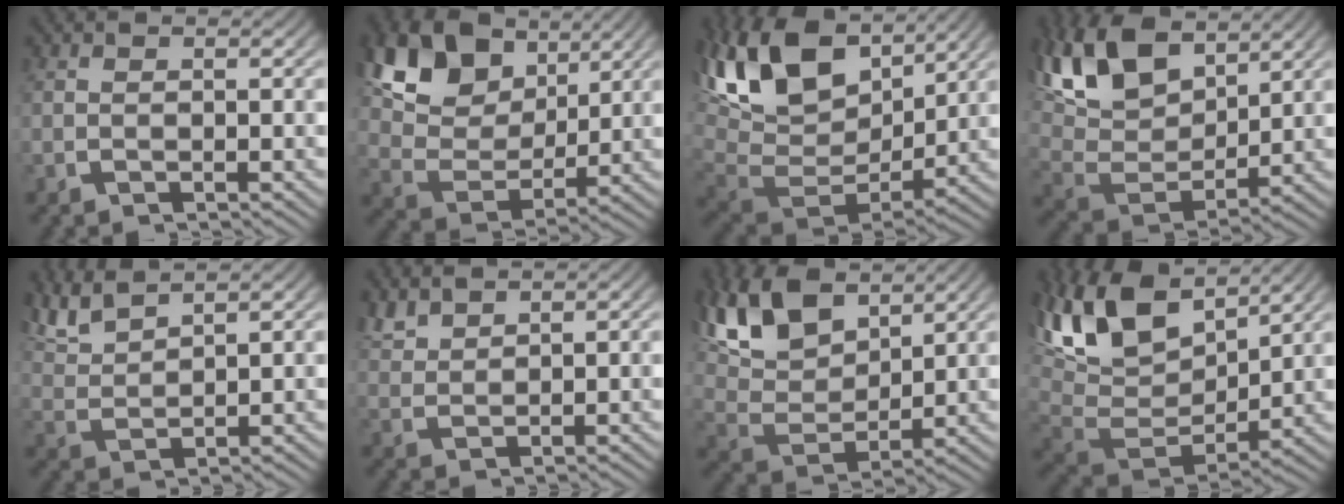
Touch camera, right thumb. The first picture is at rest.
{"total": 10.8, "force": [3.7, 7.4, 7.0], "torque": [-0.157, -0.016, 0.065]}
{"total": 13.5, "force": [3.4, 8.6, 9.9], "torque": [-0.233, -0.032, 0.072]}
{"total": 10.1, "force": [3.8, 6.0, 7.2], "torque": [-0.165, -0.014, 0.074]}
{"total": 4.1, "force": [3.5, 1.3, 1.7], "torque": [-0.044, 0.005, 0.075]}
{"total": 2.8, "force": [2.5, 0.9, 0.9], "torque": [-0.021, 0.004, 0.056]}
{"total": 9.2, "force": [3.8, 5.4, 6.4], "torque": [-0.149, -0.013, 0.075]}
{"total": 12.1, "force": [3.5, 7.6, 8.8], "torque": [-0.205, -0.023, 0.069]}